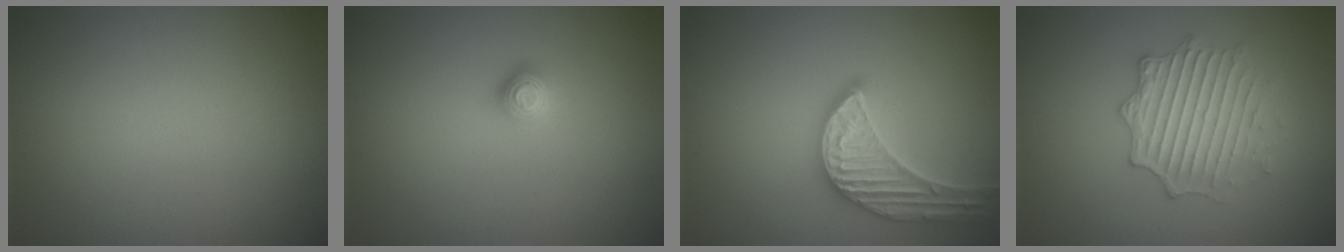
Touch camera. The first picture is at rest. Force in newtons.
{"total": 1.1, "press": 1.1, "slide": 0.3}
{"total": 4.5, "press": 4.2, "slide": 1.5}
{"total": 4.1, "press": 3.6, "slide": 1.8}